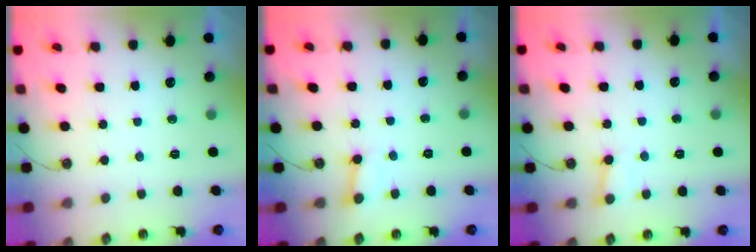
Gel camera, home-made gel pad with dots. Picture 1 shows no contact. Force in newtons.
{"total": 2.6, "press": 2.5, "slide": 0.4}
{"total": 4.0, "press": 4.0, "slide": 0.4}